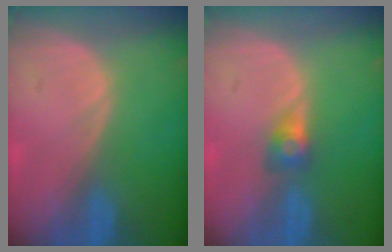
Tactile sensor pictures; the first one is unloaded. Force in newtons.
{"total": 2.8, "press": 2.4, "slide": 1.5}